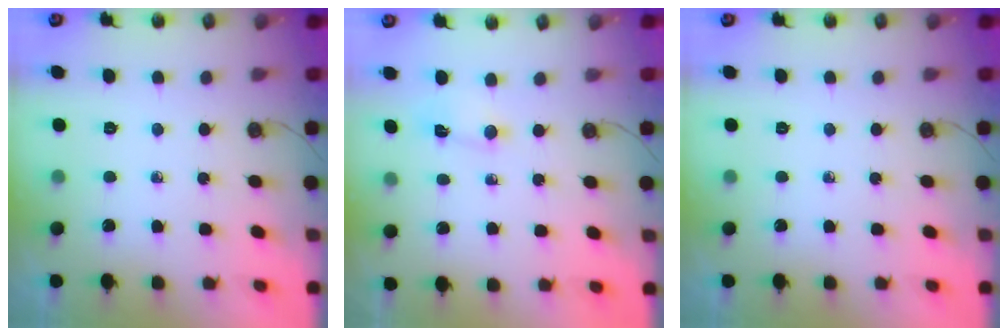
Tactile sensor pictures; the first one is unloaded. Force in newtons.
{"total": 2.7, "press": 2.7, "slide": 0.4}
{"total": 0.0}